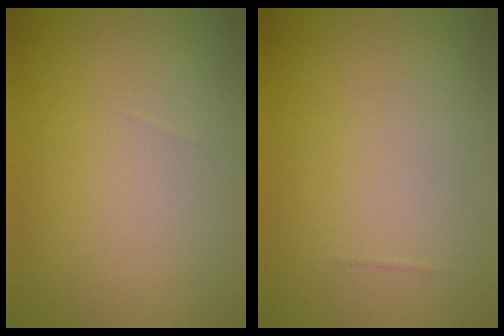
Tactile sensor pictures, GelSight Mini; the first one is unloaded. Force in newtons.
{"total": 0.0}